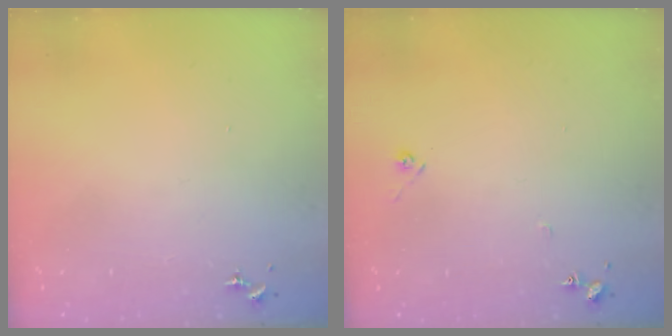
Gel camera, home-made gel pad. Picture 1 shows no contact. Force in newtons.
{"total": 6.2, "press": 6.2, "slide": 0.6}